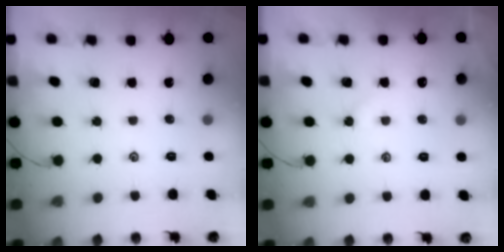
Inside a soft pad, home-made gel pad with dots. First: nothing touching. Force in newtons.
{"total": 3.4, "press": 3.4, "slide": 0.4}